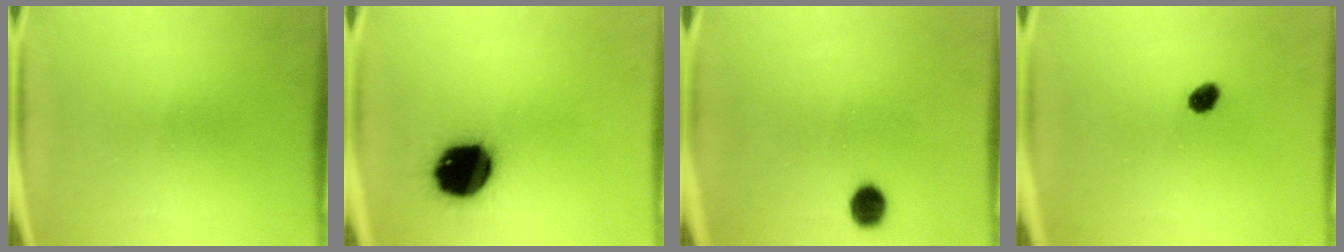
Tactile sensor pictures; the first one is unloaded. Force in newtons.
{"total": 18.5}
{"total": 4.8}
{"total": 3.0}